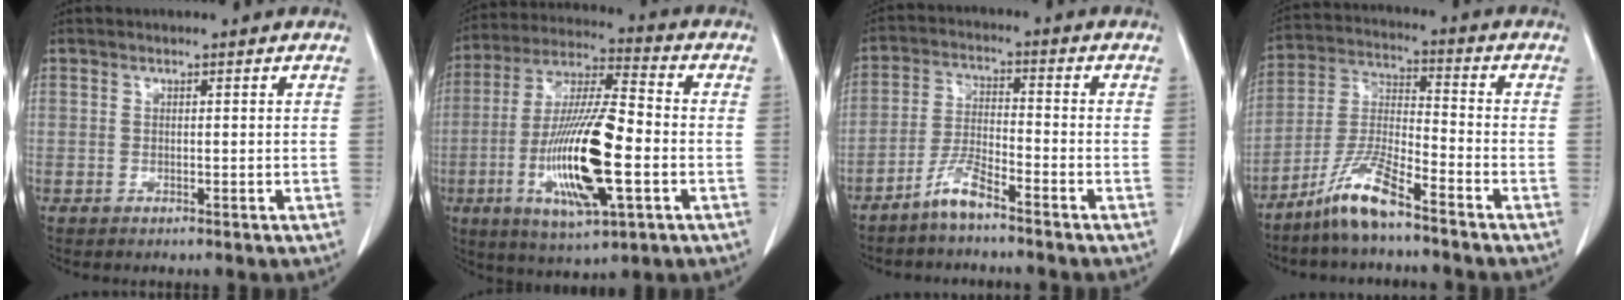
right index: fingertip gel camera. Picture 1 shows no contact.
{"total": 17.9, "force": [-4.3, 3.3, 17.0], "torque": [-0.342, -0.013, -0.074]}
{"total": 5.3, "force": [-4.2, 0.5, 3.2], "torque": [-0.071, -0.008, -0.085]}
{"total": 9.2, "force": [-6.9, 0.8, 6.1], "torque": [-0.136, -0.019, -0.139]}